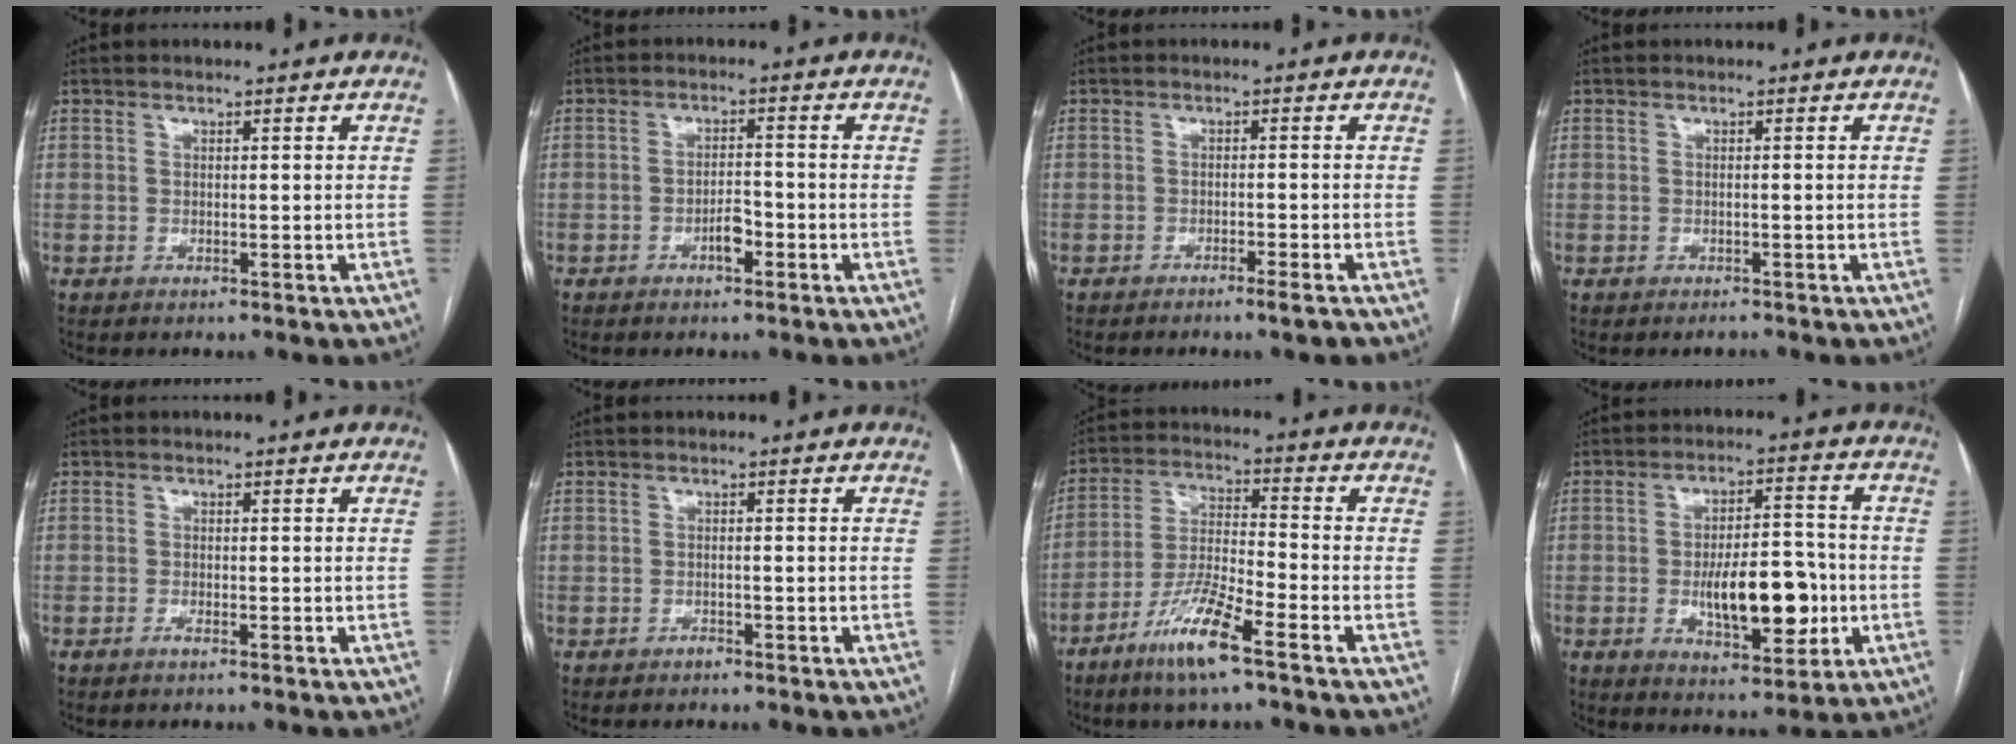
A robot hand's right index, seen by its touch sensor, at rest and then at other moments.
{"total": 3.0, "force": [-1.6, 1.0, 2.3], "torque": [-0.038, 0.004, -0.030]}
{"total": 2.5, "force": [-1.9, -0.2, 1.6], "torque": [-0.025, -0.003, -0.029]}
{"total": 0.7, "force": [-0.7, 0.4, 0.0], "torque": [-0.001, 0.000, -0.011]}
{"total": 0.8, "force": [-0.6, 0.0, 0.5], "torque": [-0.011, -0.001, -0.011]}
{"total": 0.8, "force": [-0.6, 0.4, 0.1], "torque": [0.000, 0.001, -0.012]}
{"total": 10.2, "force": [-6.4, 0.6, 7.9], "torque": [-0.164, -0.020, -0.129]}
{"total": 12.2, "force": [-2.4, 4.6, 11.1], "torque": [-0.178, 0.008, -0.032]}